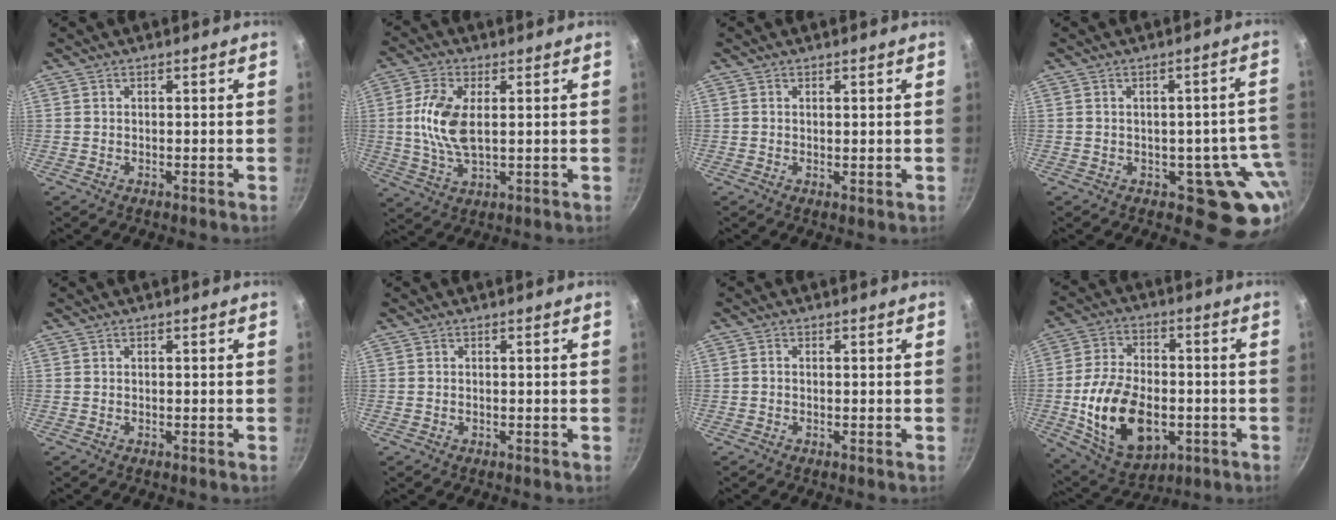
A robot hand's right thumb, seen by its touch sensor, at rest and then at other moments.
{"total": 9.5, "force": [1.2, 4.6, 8.2], "torque": [-0.168, 0.000, 0.024]}
{"total": 0.7, "force": [0.4, 0.3, 0.5], "torque": [-0.005, -0.008, 0.003]}
{"total": 10.0, "force": [-2.1, 6.6, 7.1], "torque": [-0.016, 0.017, -0.017]}
{"total": 0.0}
{"total": 0.0}
{"total": 0.5, "force": [-0.1, 0.4, 0.3], "torque": [-0.004, 0.004, -0.004]}
{"total": 19.0, "force": [-3.9, 12.0, 14.2], "torque": [-0.244, 0.017, -0.052]}